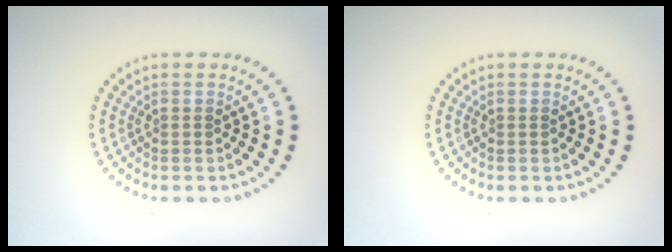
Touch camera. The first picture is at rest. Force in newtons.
{"total": 0.0}